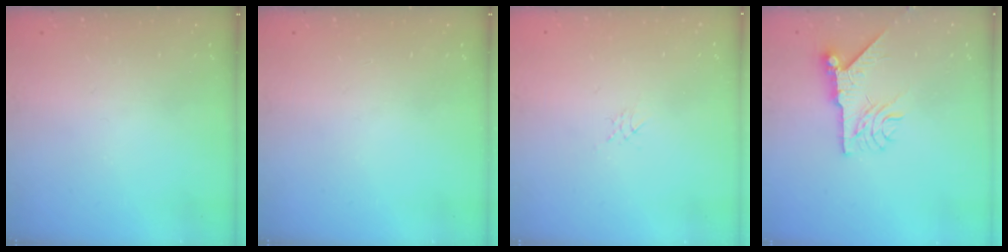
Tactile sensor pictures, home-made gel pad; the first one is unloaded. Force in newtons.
{"total": 0.0}
{"total": 2.2, "press": 2.2, "slide": 0.4}
{"total": 9.1, "press": 9.1, "slide": 1.1}